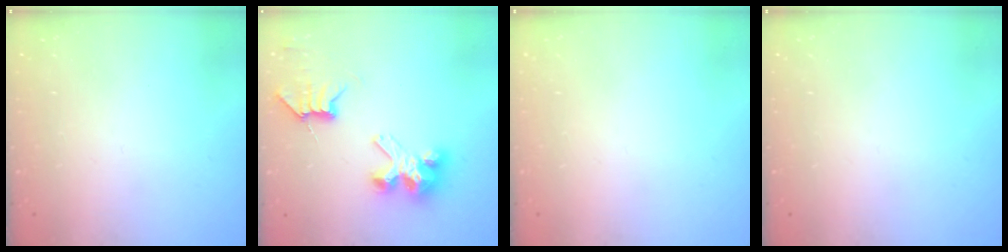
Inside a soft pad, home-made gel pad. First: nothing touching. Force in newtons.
{"total": 7.4, "press": 7.4, "slide": 0.2}
{"total": 0.0}
{"total": 0.0}